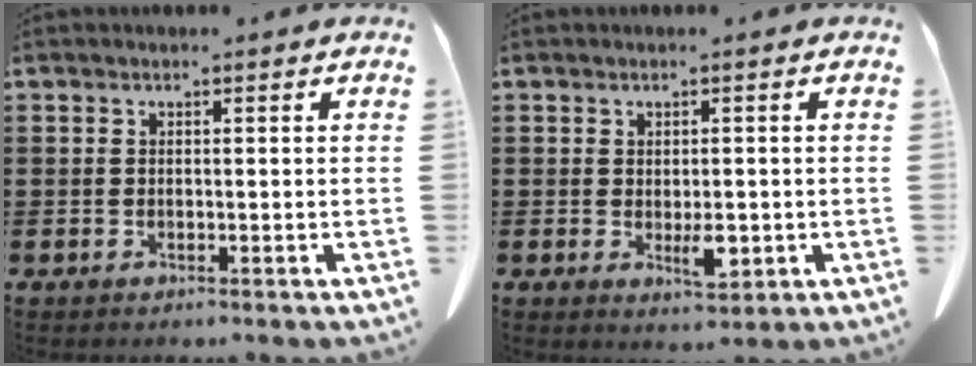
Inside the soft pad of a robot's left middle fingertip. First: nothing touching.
{"total": 3.5, "force": [-0.5, 1.5, 3.1], "torque": [-0.045, -0.001, -0.007]}